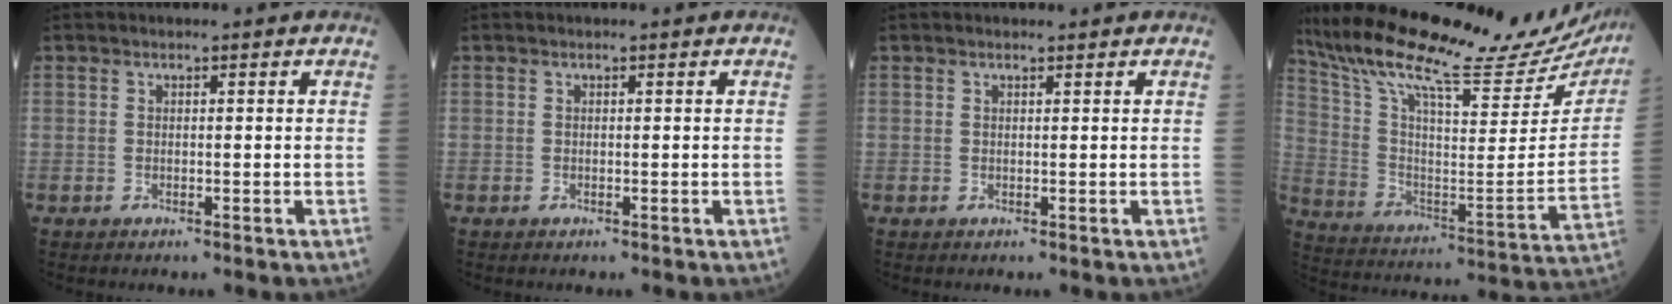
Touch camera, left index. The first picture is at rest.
{"total": 0.0}
{"total": 0.7, "force": [0.6, 0.0, 0.3], "torque": [-0.011, 0.003, 0.010]}
{"total": 31.8, "force": [27.3, 5.2, 15.4], "torque": [-0.271, -0.047, 0.384]}